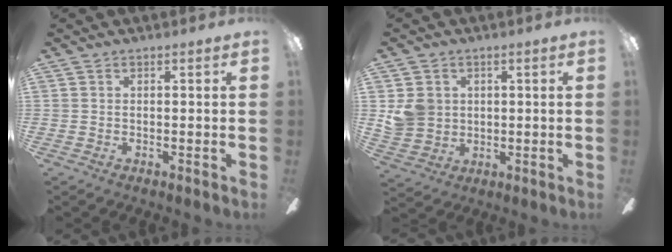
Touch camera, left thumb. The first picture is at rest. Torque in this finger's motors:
{"motor_torque": [0.81, 0.78, 0.67, -0.73, 0.07]}